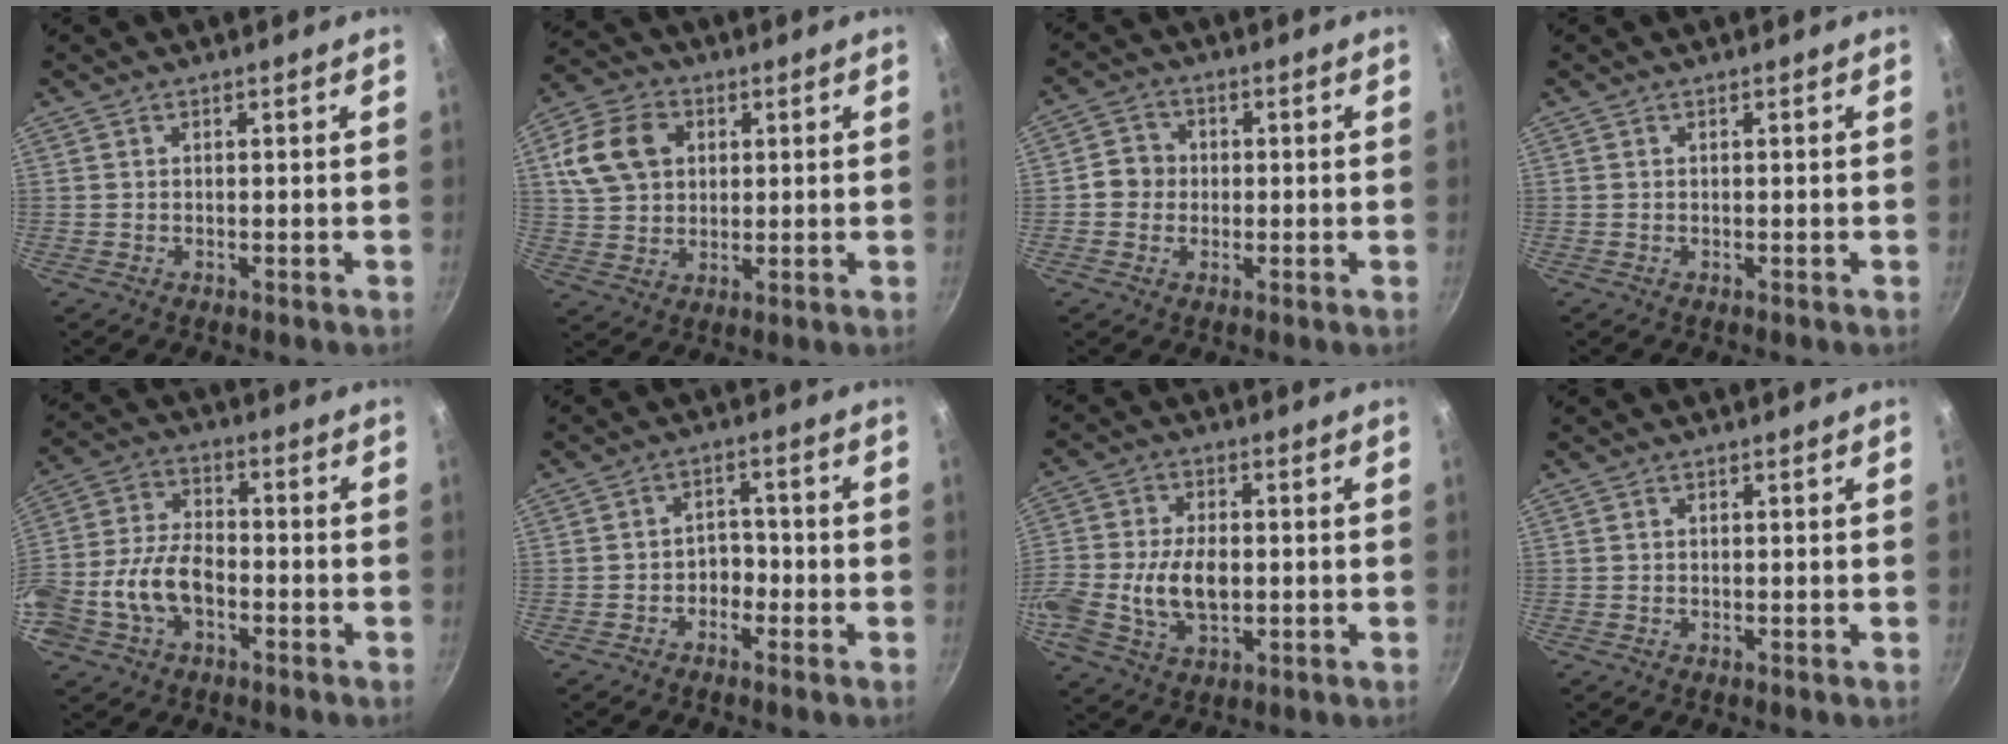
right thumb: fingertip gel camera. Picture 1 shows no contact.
{"total": 12.0, "force": [3.4, 9.1, 7.0], "torque": [-0.119, 0.007, 0.057]}
{"total": 4.6, "force": [-0.3, 4.4, 1.6], "torque": [-0.002, 0.009, -0.016]}
{"total": 0.0}
{"total": 12.3, "force": [-3.7, 7.8, 8.8], "torque": [-0.165, 0.037, -0.077]}
{"total": 3.5, "force": [-1.8, 2.6, 1.5], "torque": [0.007, 0.025, -0.031]}
{"total": 12.1, "force": [-1.4, 7.6, 9.2], "torque": [-0.179, 0.020, -0.032]}
{"total": 0.0}